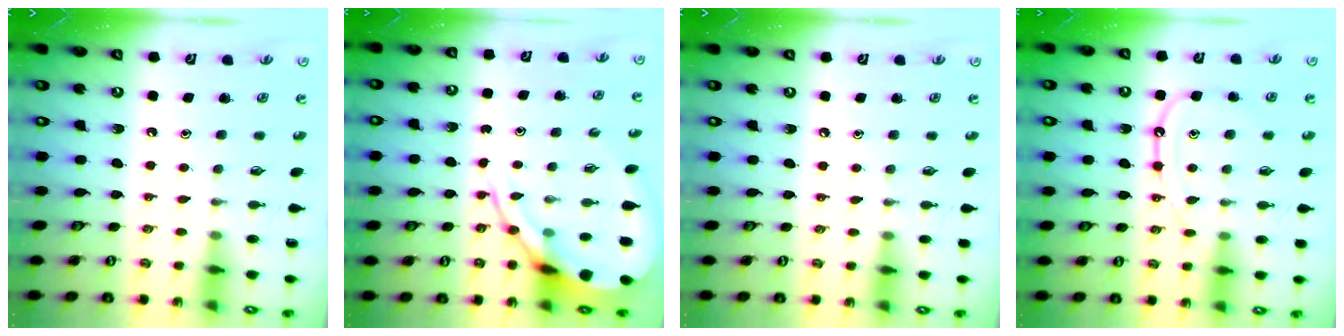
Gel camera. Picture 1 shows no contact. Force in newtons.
{"total": 11.3, "press": 11.3, "slide": 1.0}
{"total": 2.5, "press": 2.5, "slide": 0.4}
{"total": 11.0, "press": 11.0, "slide": 0.8}